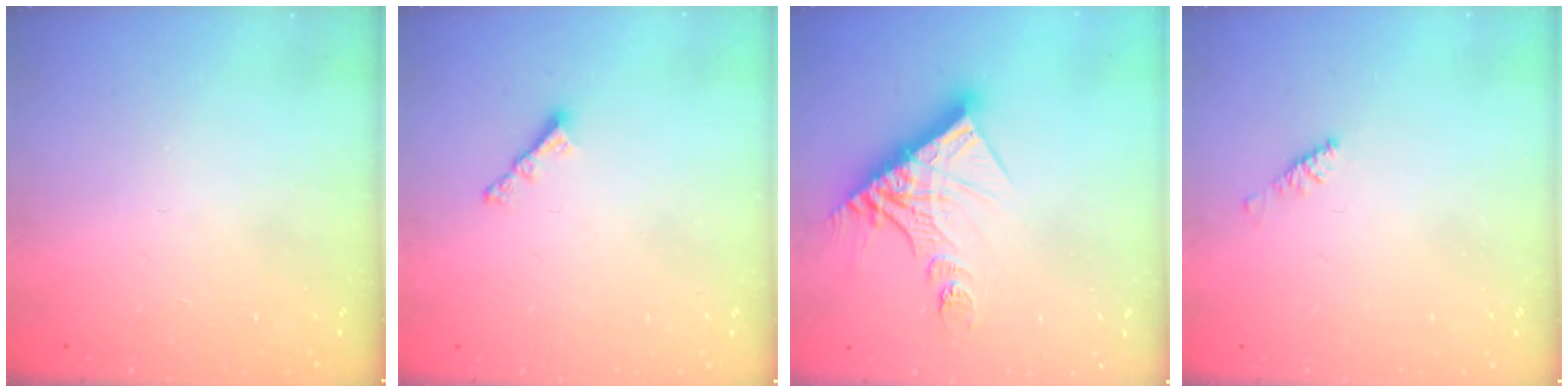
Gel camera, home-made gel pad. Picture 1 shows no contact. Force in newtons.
{"total": 3.4, "press": 3.4, "slide": 0.4}
{"total": 13.4, "press": 13.4, "slide": 1.1}
{"total": 2.9, "press": 2.8, "slide": 0.6}